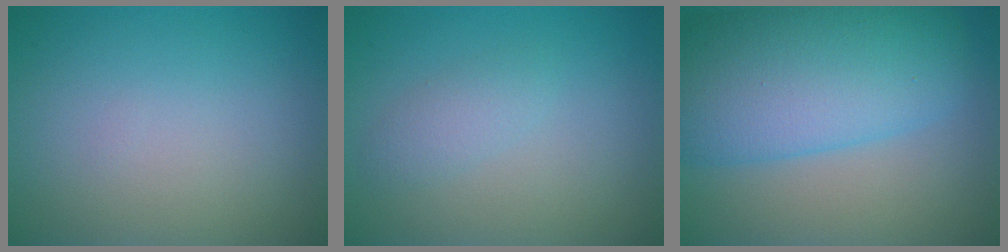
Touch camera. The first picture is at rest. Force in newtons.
{"total": 1.6, "press": 1.6, "slide": 0.1}
{"total": 10.8, "press": 10.7, "slide": 0.5}